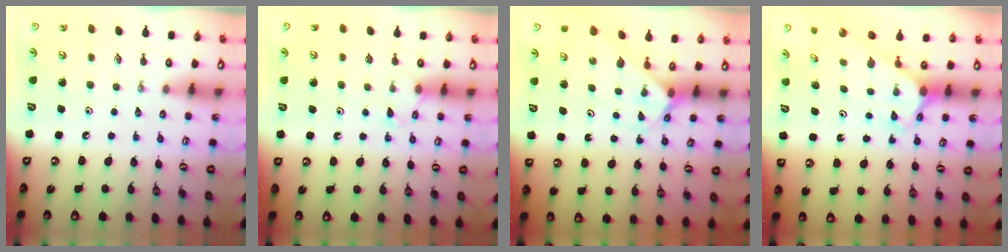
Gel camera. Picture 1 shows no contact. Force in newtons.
{"total": 7.0, "press": 7.0, "slide": 0.7}
{"total": 2.2, "press": 2.2, "slide": 0.1}
{"total": 2.4, "press": 2.4, "slide": 0.2}